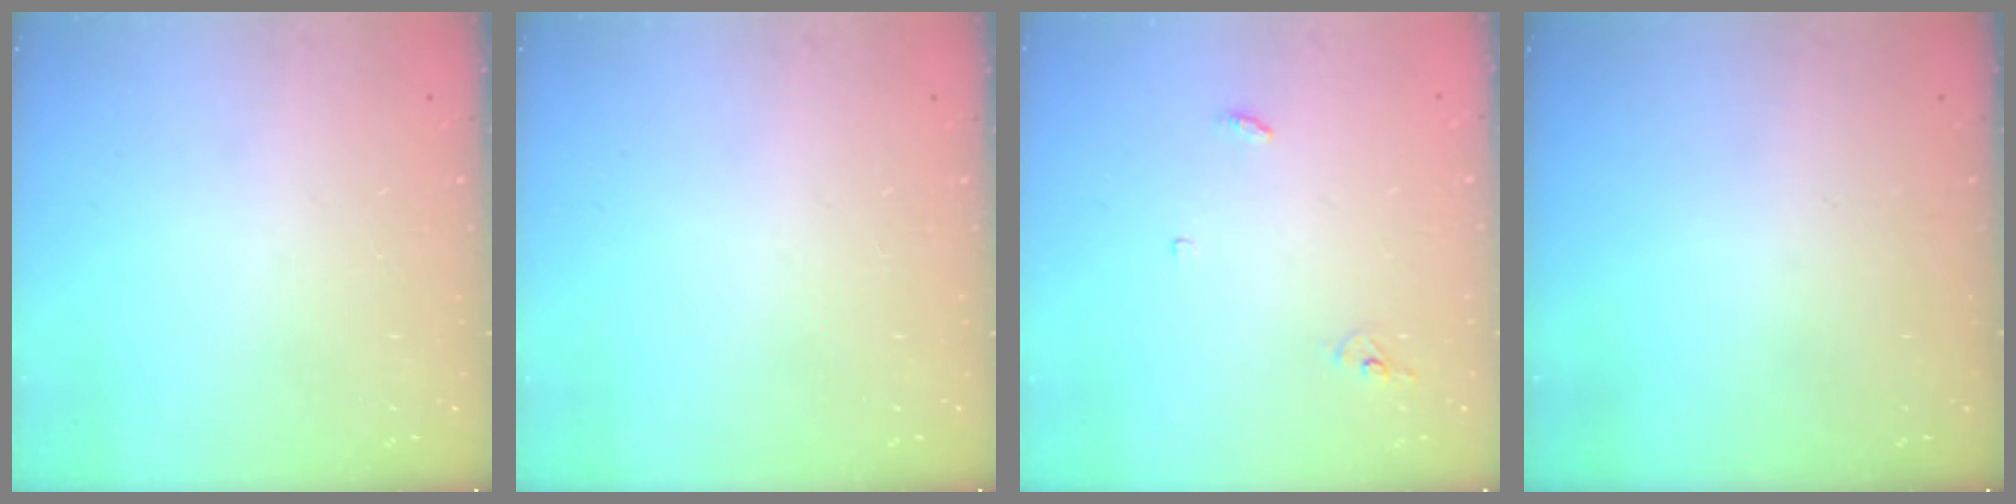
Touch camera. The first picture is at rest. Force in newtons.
{"total": 0.0}
{"total": 2.9, "press": 2.9, "slide": 0.2}
{"total": 0.0}